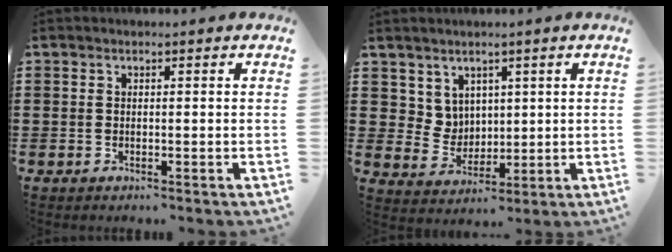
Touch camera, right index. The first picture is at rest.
{"total": 4.9, "force": [2.9, 3.9, 0.6], "torque": [-0.034, 0.002, 0.055]}